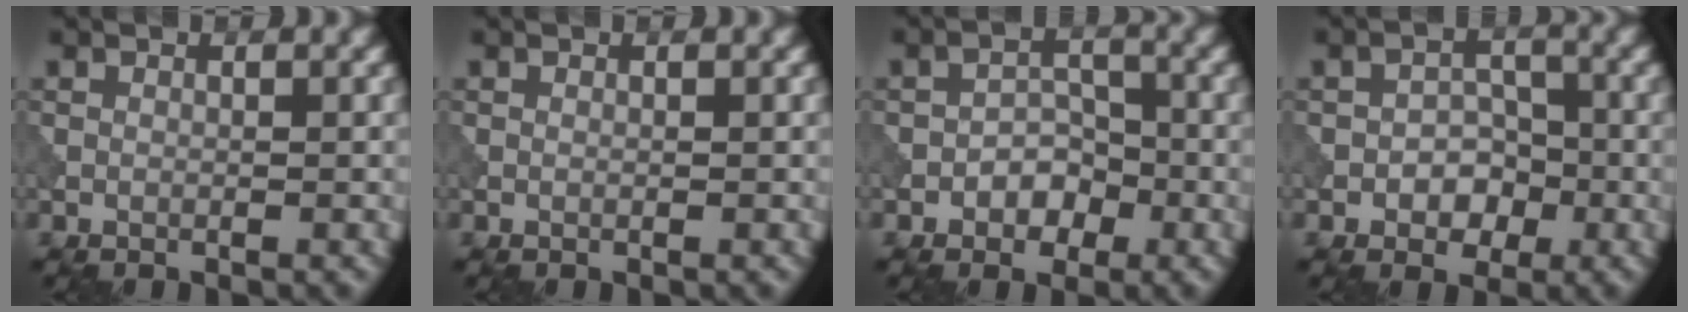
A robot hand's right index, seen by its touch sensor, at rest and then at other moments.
{"total": 0.0}
{"total": 2.6, "force": [-1.2, 1.9, 1.3], "torque": [-0.013, 0.006, -0.020]}
{"total": 3.0, "force": [-1.1, 2.2, 1.7], "torque": [-0.013, 0.004, -0.021]}